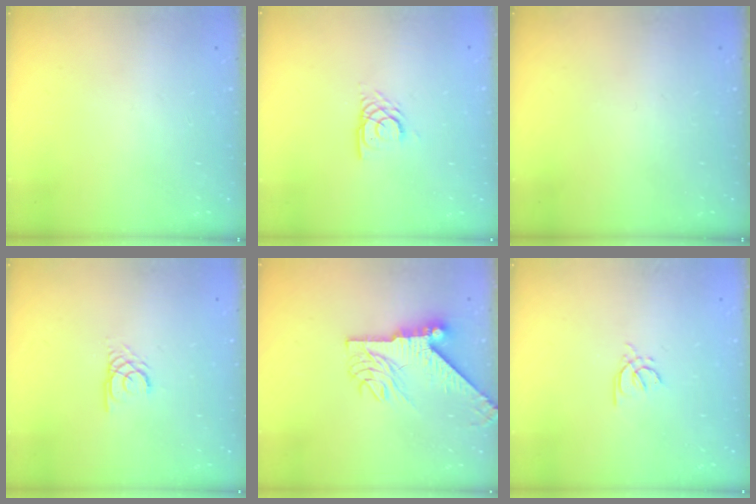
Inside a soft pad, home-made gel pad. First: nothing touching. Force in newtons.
{"total": 5.0, "press": 5.0, "slide": 0.5}
{"total": 0.0}
{"total": 2.2, "press": 2.2, "slide": 0.3}
{"total": 10.2, "press": 10.1, "slide": 1.6}
{"total": 2.8, "press": 2.7, "slide": 0.8}